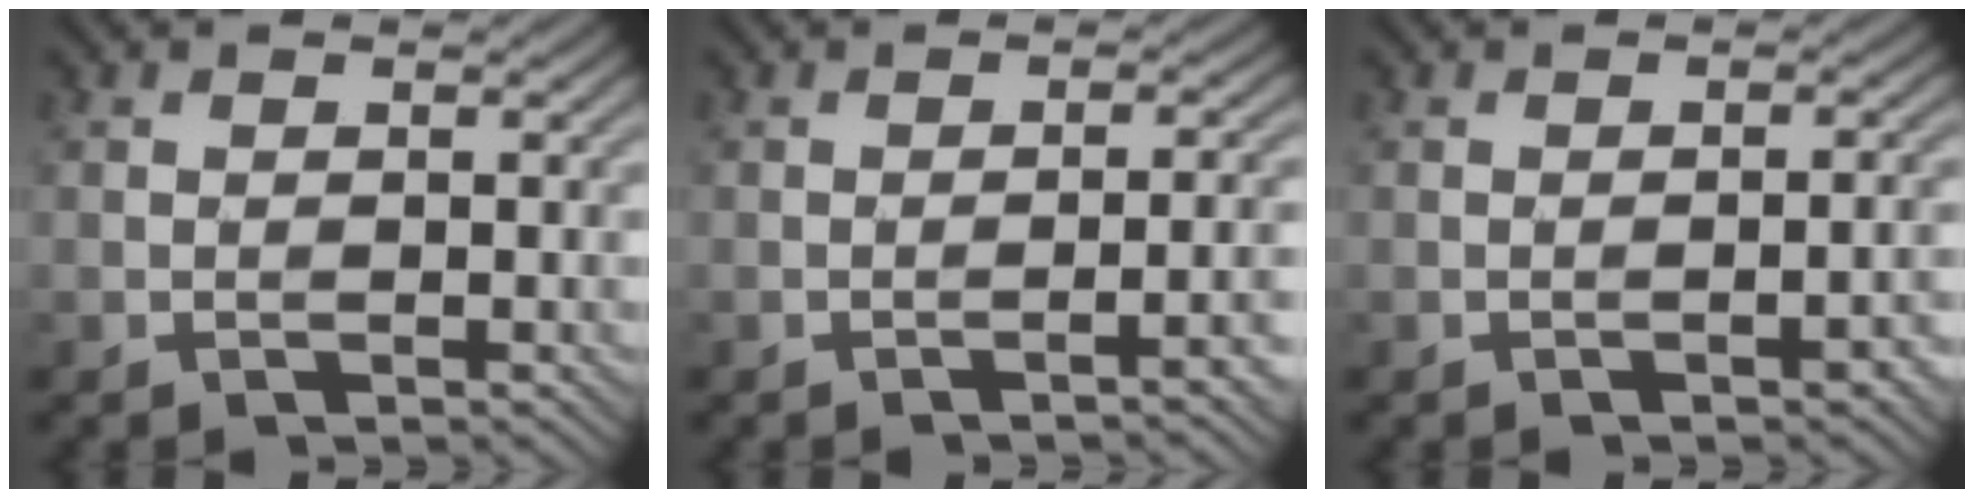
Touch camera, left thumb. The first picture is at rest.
{"total": 3.8, "force": [-1.7, 0.7, 3.4], "torque": [-0.038, 0.016, -0.031]}
{"total": 2.0, "force": [-1.0, 0.3, 1.7], "torque": [-0.022, 0.009, -0.016]}